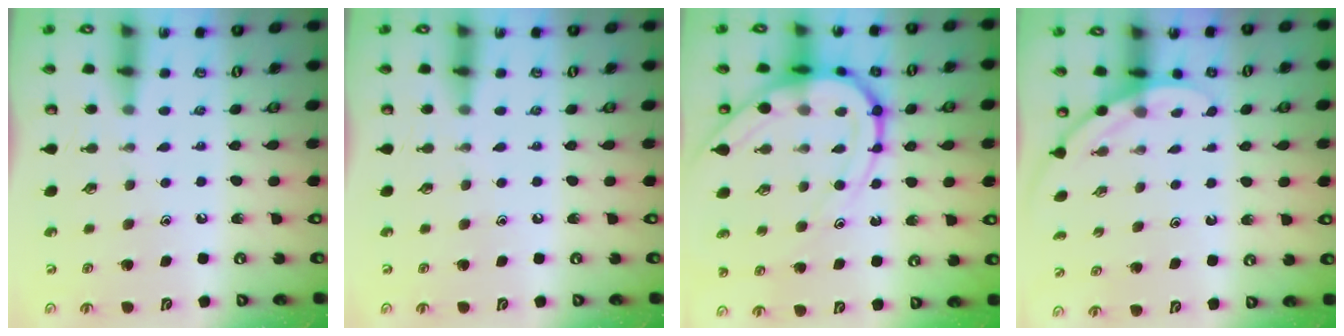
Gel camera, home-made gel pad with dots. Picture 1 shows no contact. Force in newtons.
{"total": 0.0}
{"total": 12.8, "press": 12.8, "slide": 1.3}
{"total": 2.8, "press": 2.8, "slide": 0.1}